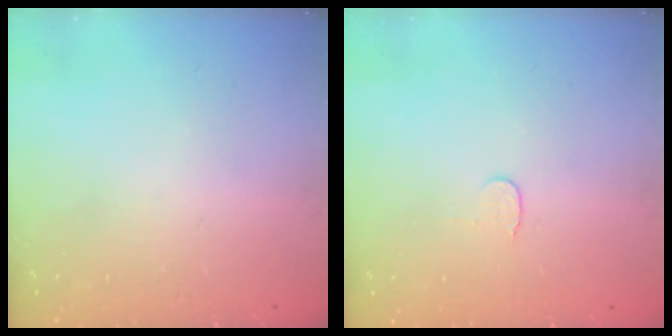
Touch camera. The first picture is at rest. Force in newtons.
{"total": 3.5, "press": 3.5, "slide": 0.4}